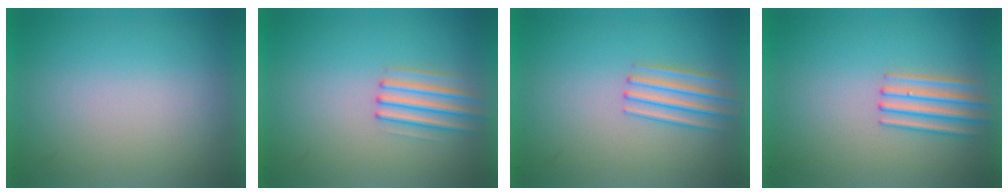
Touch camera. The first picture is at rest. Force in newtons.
{"total": 2.2}
{"total": 2.1}
{"total": 2.7}